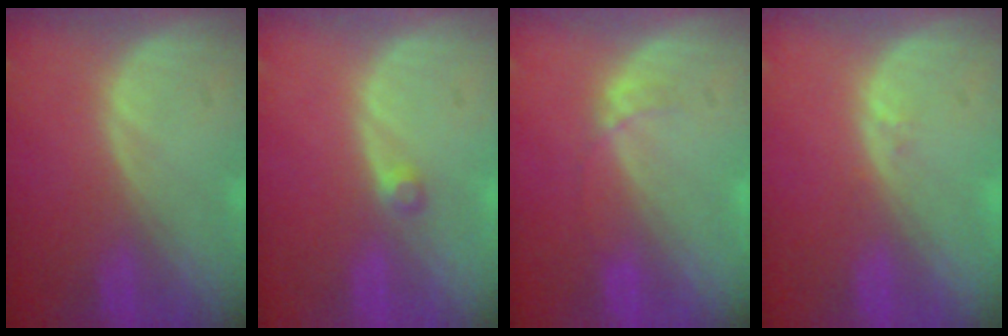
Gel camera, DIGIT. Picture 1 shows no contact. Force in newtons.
{"total": 1.5, "press": 1.2, "slide": 0.8}
{"total": 1.3, "press": 1.3, "slide": 0.1}
{"total": 0.6, "press": 0.5, "slide": 0.4}